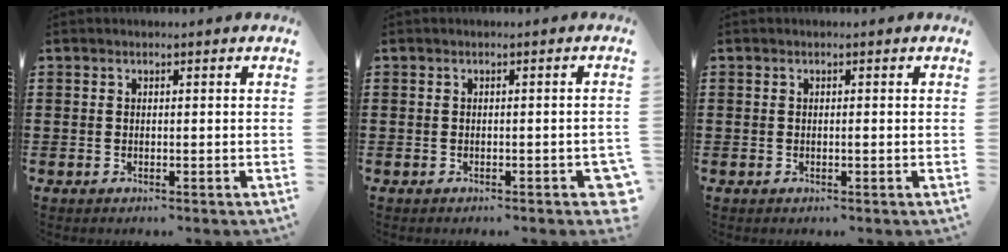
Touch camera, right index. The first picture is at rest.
{"total": 1.3, "force": [-0.8, 0.5, 0.9], "torque": [-0.017, -0.002, -0.015]}
{"total": 0.0}